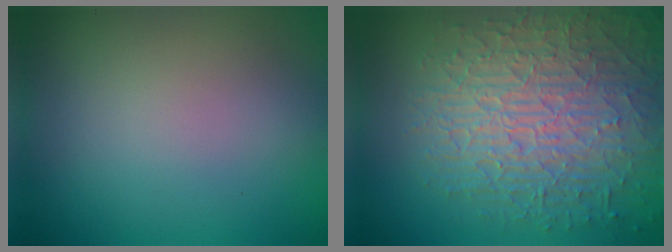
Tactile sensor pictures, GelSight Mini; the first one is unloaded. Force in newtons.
{"total": 9.6, "press": 6.4, "slide": 7.1}